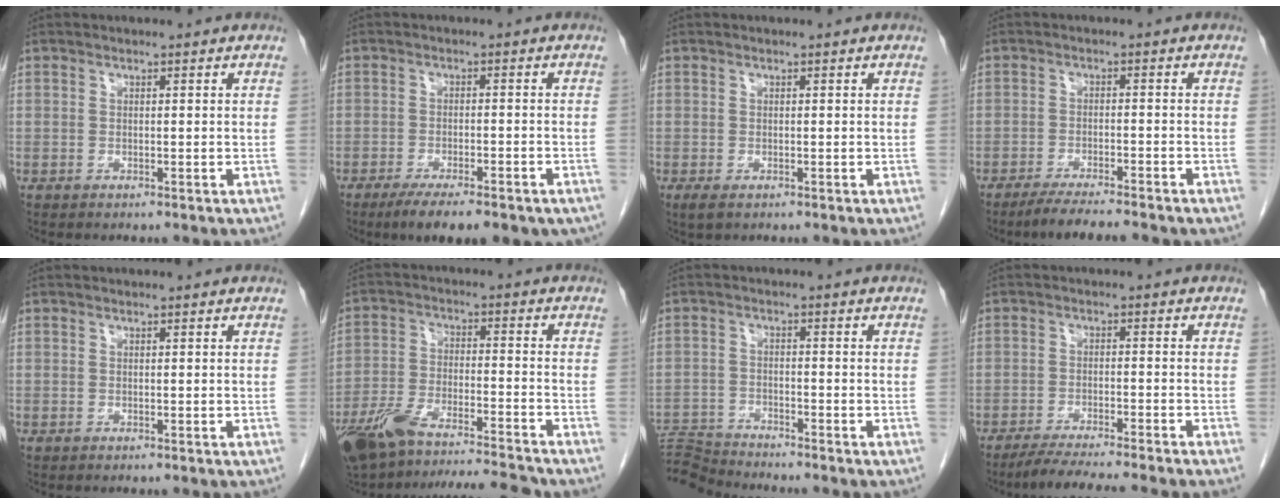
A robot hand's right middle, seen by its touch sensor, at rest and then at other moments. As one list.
[{"total": 12.3, "force": [-8.8, 3.4, 8.0], "torque": [-0.097, -0.009, -0.122]}, {"total": 1.5, "force": [-0.8, 0.7, 1.0], "torque": [-0.022, -0.004, -0.008]}, {"total": 7.5, "force": [-6.4, 0.4, 4.0], "torque": [-0.059, -0.016, -0.099]}, {"total": 0.0}, {"total": 15.6, "force": [-13.9, 0.9, 7.1], "torque": [-0.143, 0.004, -0.234]}, {"total": 6.8, "force": [-6.7, -1.1, -0.2], "torque": [0.001, 0.000, -0.122]}, {"total": 8.7, "force": [-7.6, -1.1, 4.2], "torque": [-0.053, -0.022, -0.120]}]